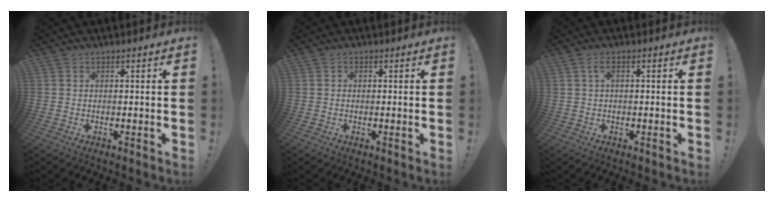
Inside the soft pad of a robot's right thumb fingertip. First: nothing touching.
{"total": 0.5, "force": [-0.3, 0.4, 0.0], "torque": [0.002, 0.001, -0.006]}
{"total": 2.6, "force": [-0.1, 0.5, 2.6], "torque": [-0.047, 0.003, -0.002]}